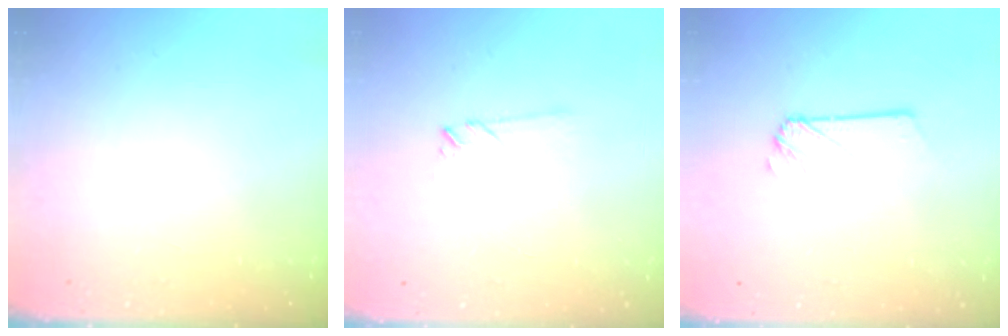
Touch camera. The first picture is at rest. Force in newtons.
{"total": 3.2, "press": 3.2, "slide": 0.3}
{"total": 1.8, "press": 1.8, "slide": 0.2}